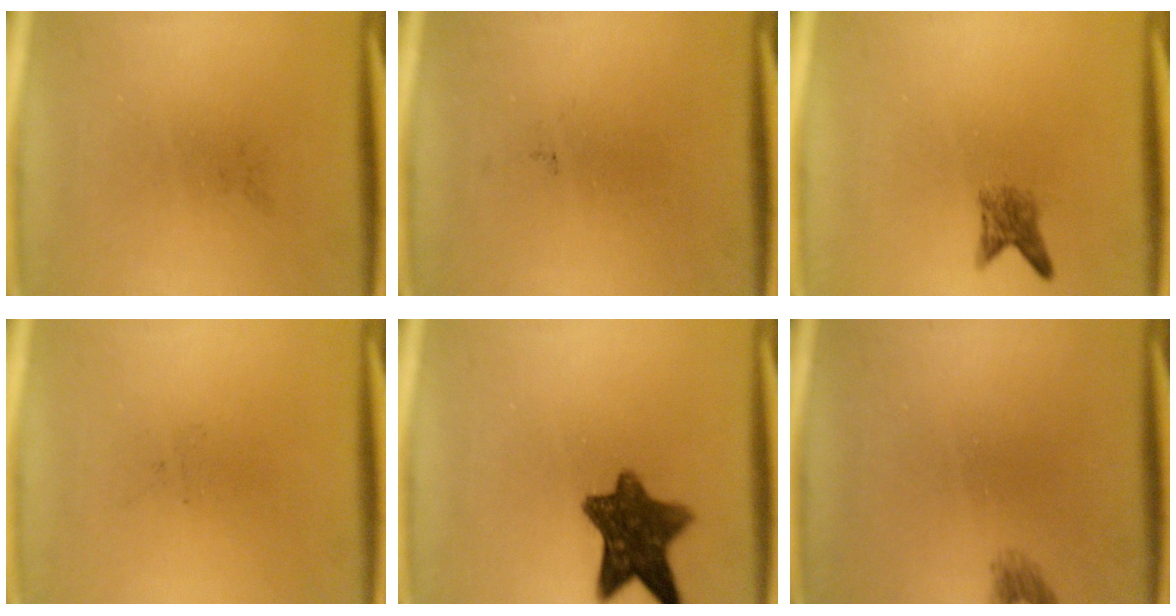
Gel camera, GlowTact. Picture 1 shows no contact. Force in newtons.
{"total": 0.0}
{"total": 2.3}
{"total": 0.0}
{"total": 9.9}
{"total": 1.3}